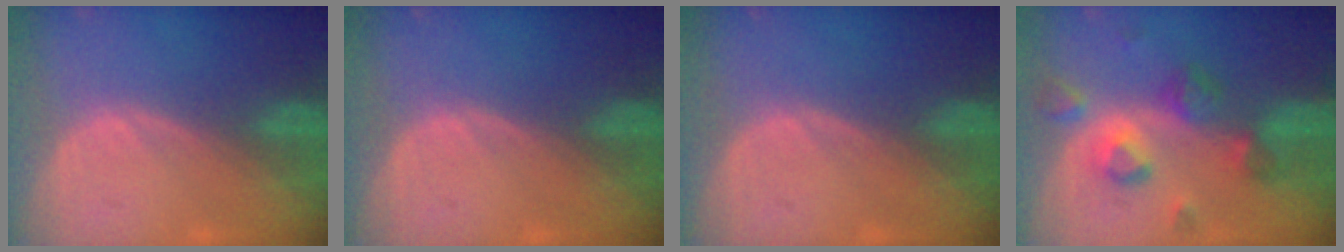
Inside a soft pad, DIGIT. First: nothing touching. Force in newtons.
{"total": 0.0}
{"total": 0.0}
{"total": 7.9, "press": 7.7, "slide": 2.0}